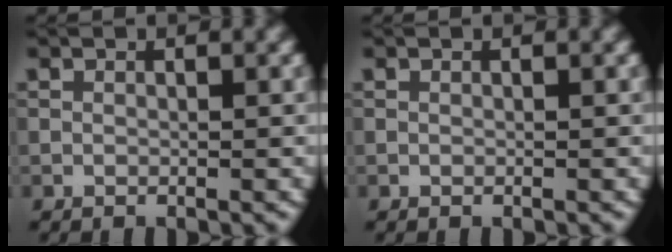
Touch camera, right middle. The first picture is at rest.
{"total": 0.0}